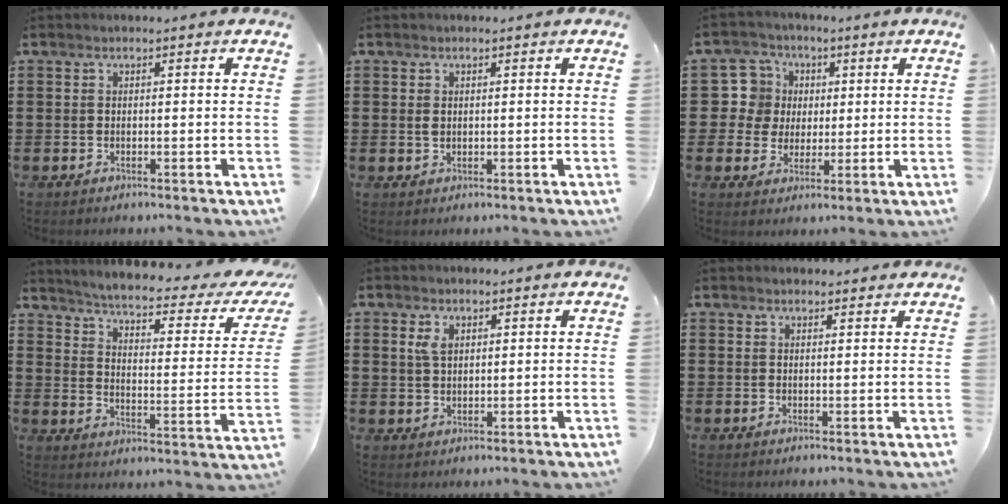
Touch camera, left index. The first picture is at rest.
{"total": 1.1, "force": [0.2, 0.9, 0.6], "torque": [-0.015, 0.007, 0.003]}
{"total": 7.7, "force": [2.1, 7.3, 1.2], "torque": [-0.047, 0.012, 0.041]}
{"total": 3.9, "force": [3.0, -0.3, 2.5], "torque": [-0.066, -0.033, 0.040]}
{"total": 2.9, "force": [1.3, 1.9, 1.7], "torque": [-0.038, 0.007, 0.024]}
{"total": 1.2, "force": [1.2, 0.3, 0.0], "torque": [-0.004, 0.001, 0.023]}